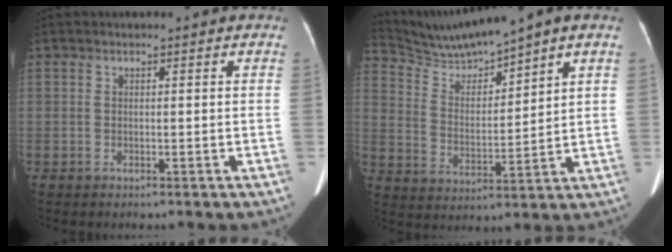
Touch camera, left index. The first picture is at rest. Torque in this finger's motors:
{"motor_torque": [-0.35, -0.68, 0.00, 0.00]}